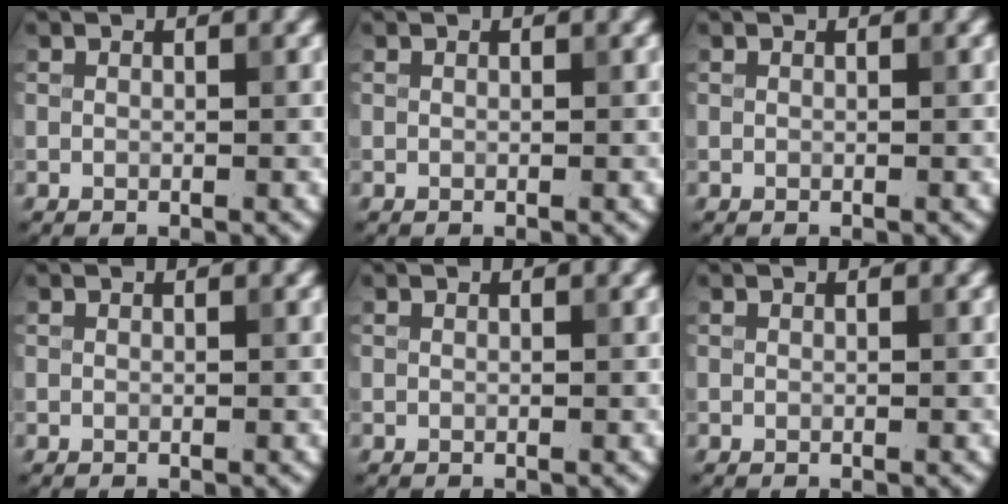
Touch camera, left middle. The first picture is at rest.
{"total": 0.0}
{"total": 0.0}
{"total": 0.0}
{"total": 0.0}
{"total": 0.0}